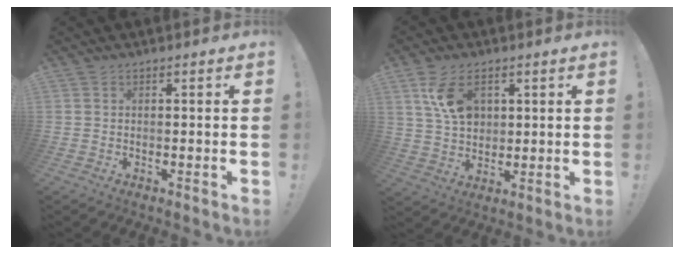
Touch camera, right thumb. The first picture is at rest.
{"total": 10.6, "force": [4.3, 6.8, 7.0], "torque": [-0.118, -0.007, 0.083]}